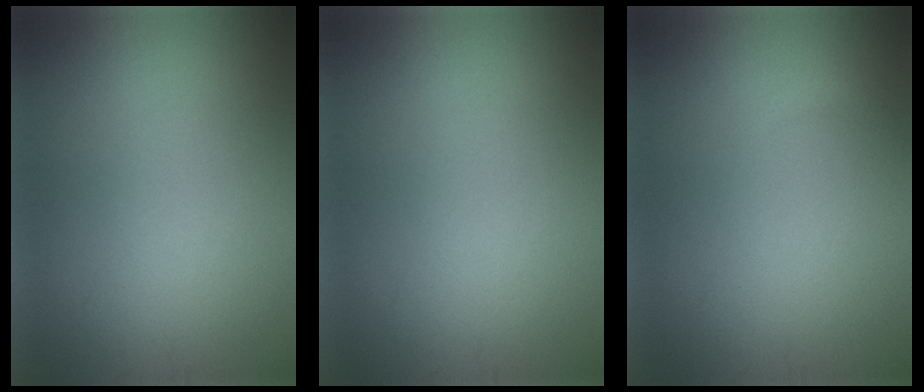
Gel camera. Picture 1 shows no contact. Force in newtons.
{"total": 0.0}
{"total": 0.7, "press": 0.7, "slide": 0.2}